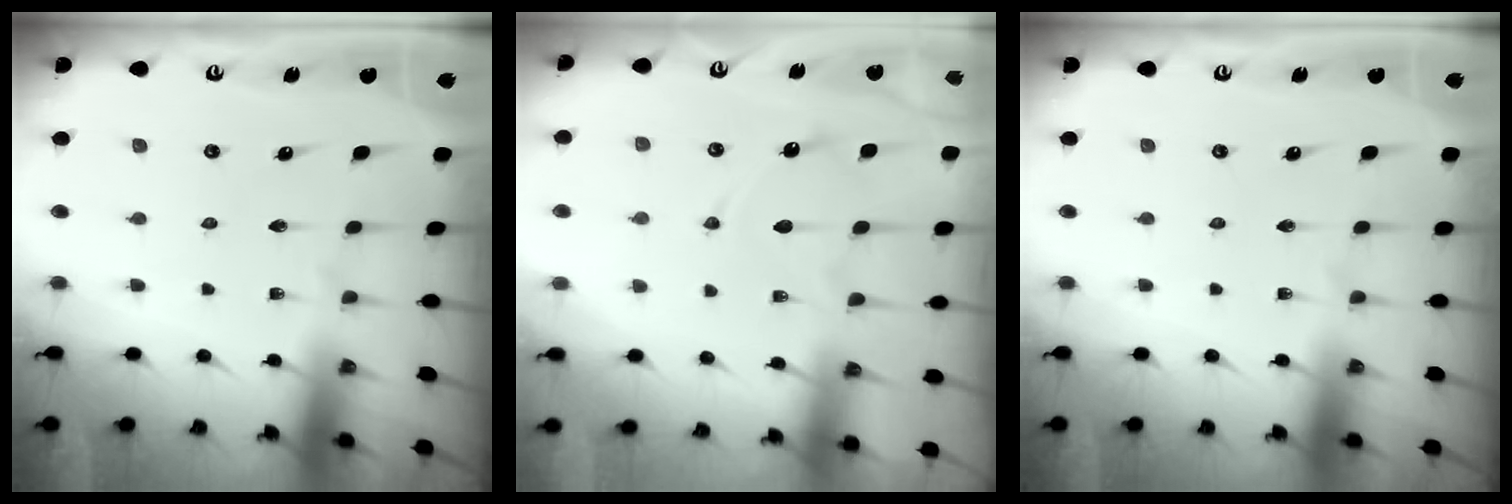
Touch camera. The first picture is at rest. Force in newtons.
{"total": 11.0, "press": 11.0, "slide": 1.2}
{"total": 0.0}